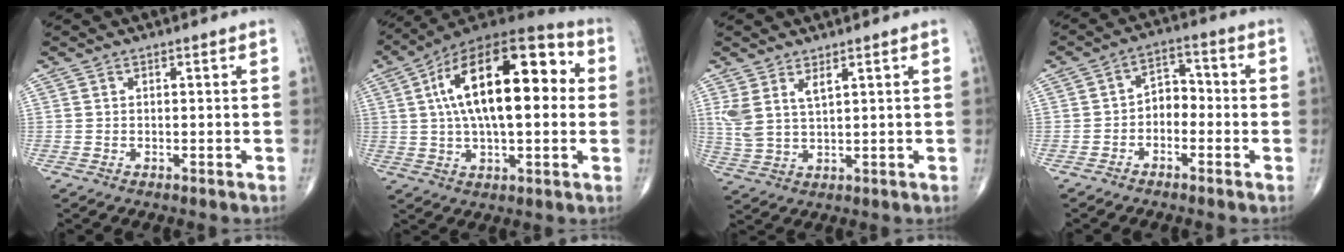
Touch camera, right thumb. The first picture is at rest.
{"total": 23.2, "force": [3.9, 10.3, 20.5], "torque": [-0.326, 0.023, 0.052]}
{"total": 5.3, "force": [2.7, 1.9, 4.1], "torque": [-0.097, -0.013, 0.065]}
{"total": 5.3, "force": [-1.6, 3.7, 3.4], "torque": [-0.032, 0.032, -0.041]}